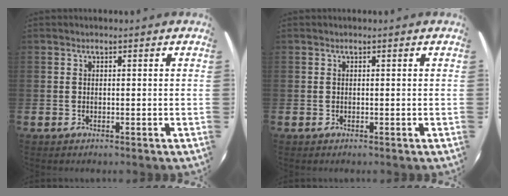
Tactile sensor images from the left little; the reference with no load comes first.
{"total": 0.0}